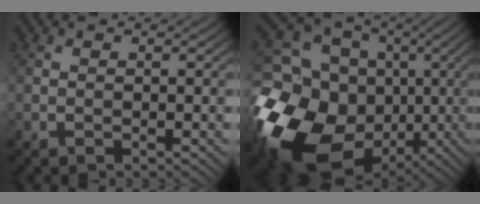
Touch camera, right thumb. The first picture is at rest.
{"total": 22.3, "force": [-6.2, 18.4, 11.0], "torque": [-0.267, -0.027, -0.123]}